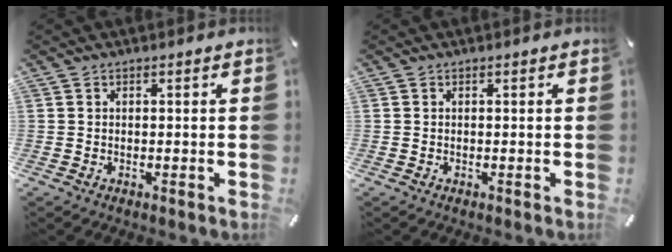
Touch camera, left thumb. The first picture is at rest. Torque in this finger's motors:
{"motor_torque": [0.00, 0.00, -0.01, 0.01, 0.00]}